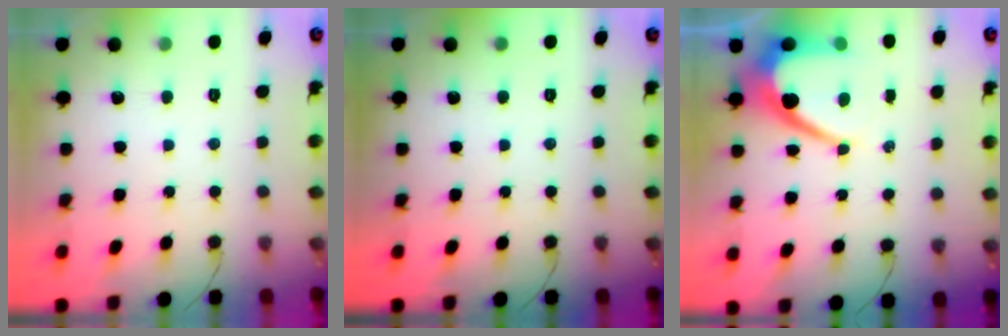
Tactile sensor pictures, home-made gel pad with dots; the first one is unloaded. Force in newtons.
{"total": 0.0}
{"total": 10.7, "press": 10.7, "slide": 0.9}